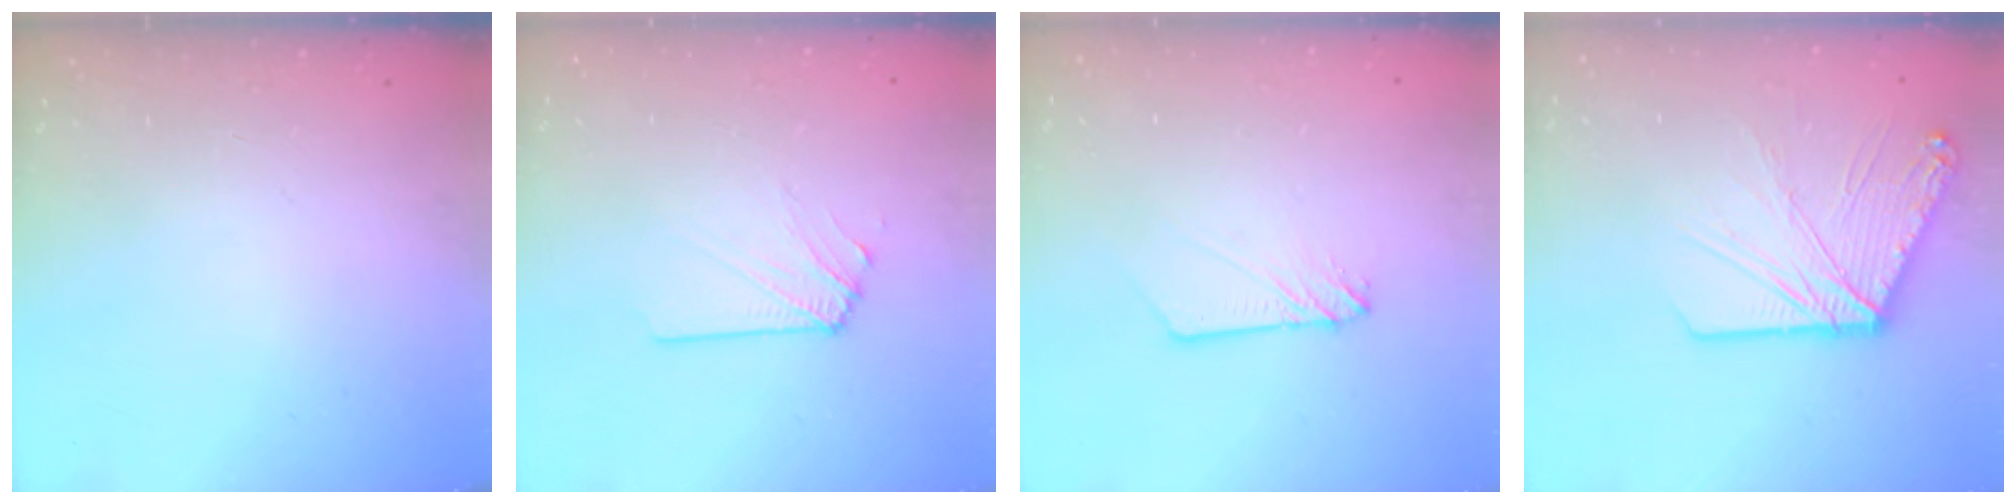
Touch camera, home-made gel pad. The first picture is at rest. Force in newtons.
{"total": 2.9, "press": 2.8, "slide": 0.5}
{"total": 3.2, "press": 3.2, "slide": 0.2}
{"total": 14.4, "press": 14.3, "slide": 2.1}